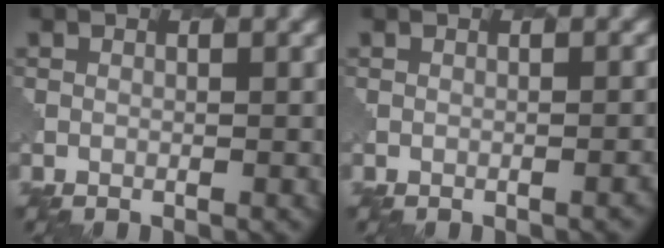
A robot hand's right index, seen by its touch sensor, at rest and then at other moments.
{"total": 1.6, "force": [-0.9, 0.6, 1.2], "torque": [0.005, 0.006, -0.007]}